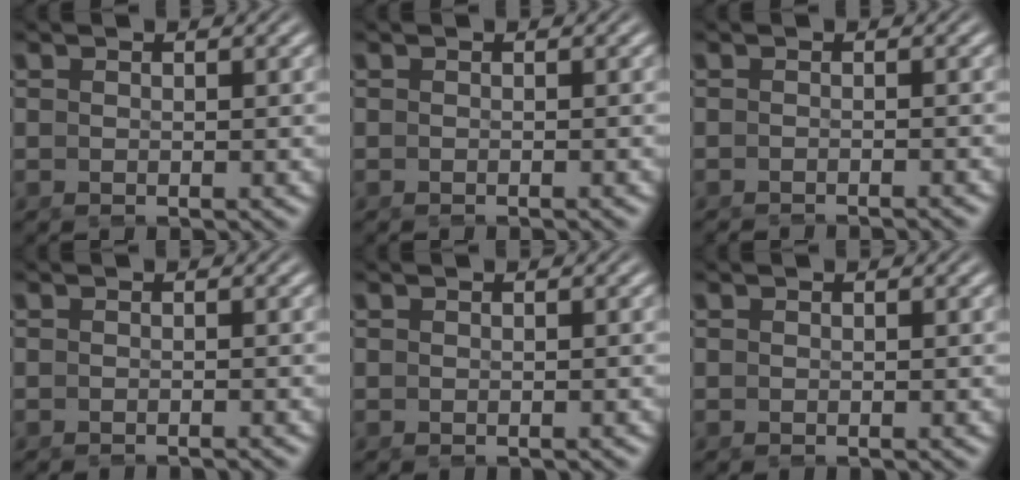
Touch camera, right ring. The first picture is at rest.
{"total": 0.7, "force": [-0.5, -0.4, 0.1], "torque": [-0.001, -0.002, -0.006]}
{"total": 2.3, "force": [-2.2, -0.3, 0.2], "torque": [-0.001, -0.011, -0.030]}
{"total": 1.2, "force": [-1.1, -0.4, 0.1], "torque": [-0.002, -0.006, -0.014]}
{"total": 0.0}
{"total": 0.0}